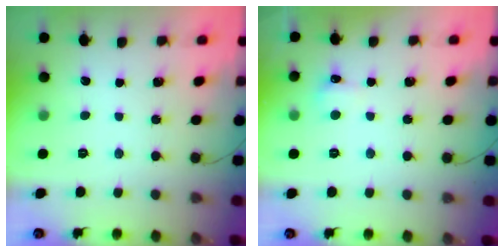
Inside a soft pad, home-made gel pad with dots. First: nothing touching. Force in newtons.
{"total": 6.0, "press": 5.9, "slide": 1.3}